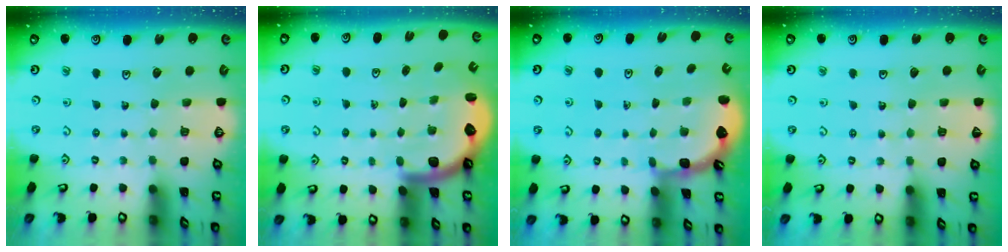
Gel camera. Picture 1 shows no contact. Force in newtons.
{"total": 2.8, "press": 2.8, "slide": 0.5}
{"total": 2.0, "press": 2.0, "slide": 0.2}
{"total": 2.6, "press": 2.6, "slide": 0.2}